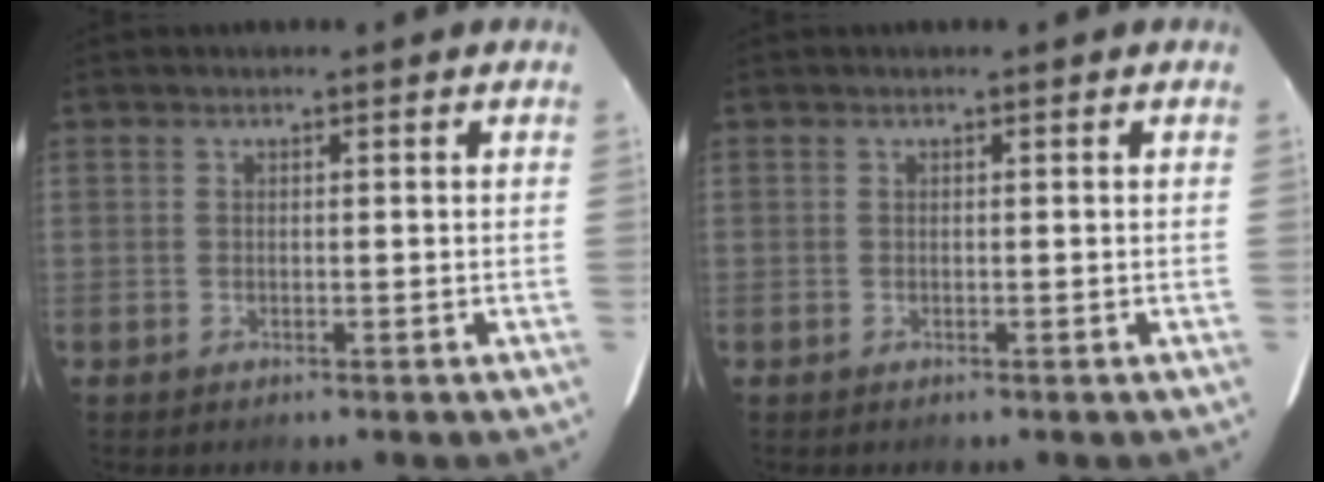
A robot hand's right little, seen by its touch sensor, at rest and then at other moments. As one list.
[{"total": 0.0}]